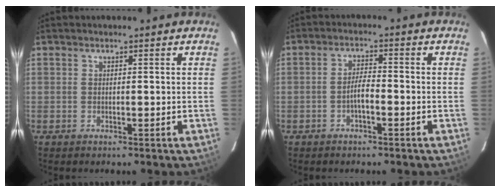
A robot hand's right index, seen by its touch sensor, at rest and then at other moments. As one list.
[{"total": 3.1, "force": [-1.5, 0.8, 2.6], "torque": [-0.052, 0.006, -0.025]}]